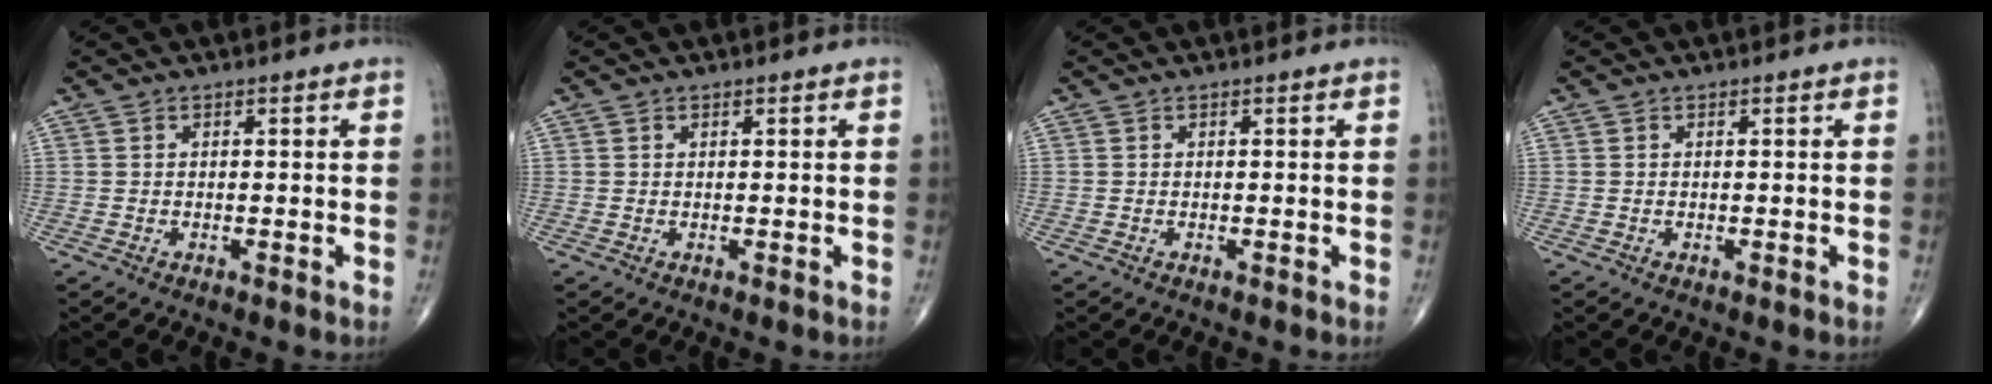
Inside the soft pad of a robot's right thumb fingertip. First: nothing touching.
{"total": 0.0}
{"total": 0.0}
{"total": 0.0}